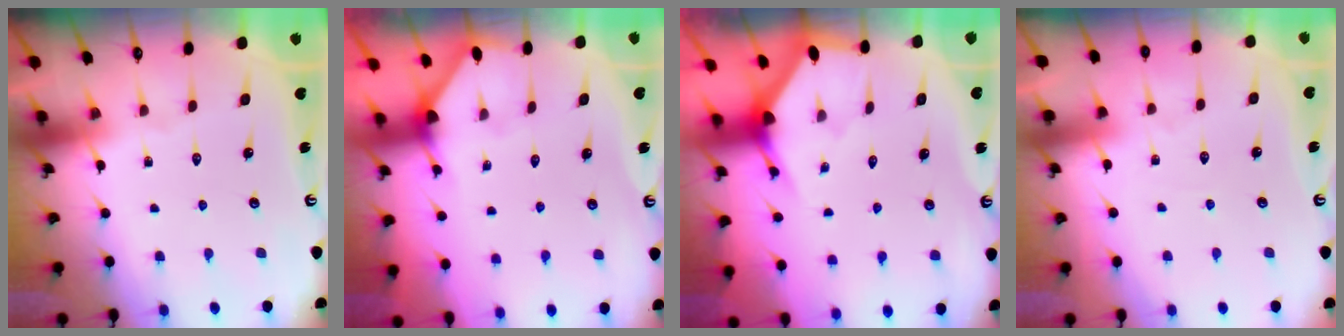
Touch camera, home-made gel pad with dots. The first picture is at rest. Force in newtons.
{"total": 2.7, "press": 2.7, "slide": 0.2}
{"total": 2.8, "press": 2.8, "slide": 0.2}
{"total": 2.5, "press": 2.5, "slide": 0.3}